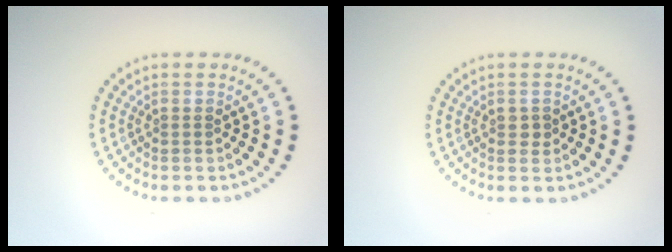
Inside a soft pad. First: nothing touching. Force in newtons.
{"total": 1.0, "press": 1.0, "slide": 0.2}